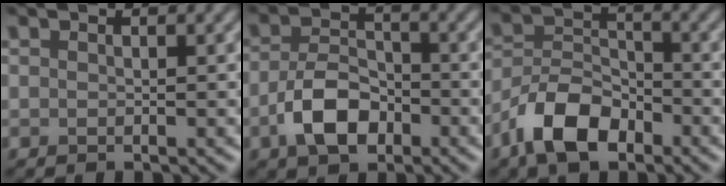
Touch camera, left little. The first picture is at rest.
{"total": 5.0, "force": [-2.1, 3.0, 3.4], "torque": [-0.065, 0.002, -0.043]}
{"total": 6.2, "force": [-3.9, 3.3, 3.6], "torque": [-0.064, 0.002, -0.083]}